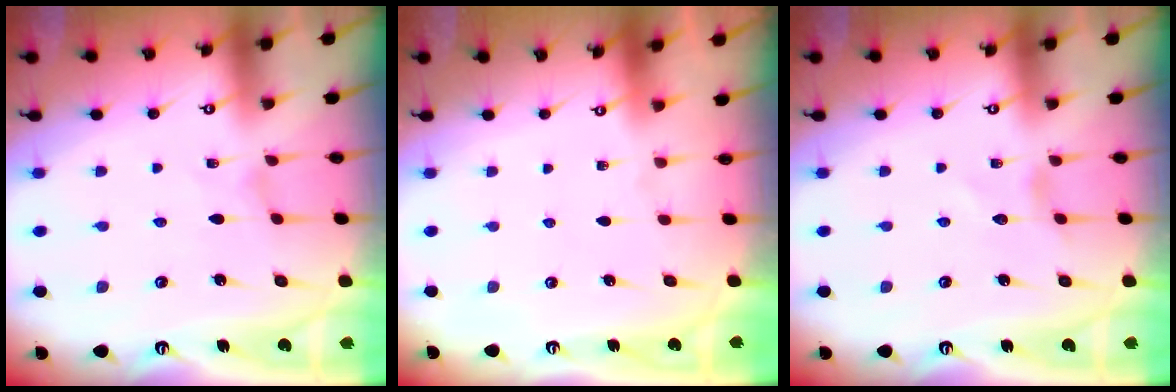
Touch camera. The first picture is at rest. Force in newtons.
{"total": 0.0}
{"total": 0.0}